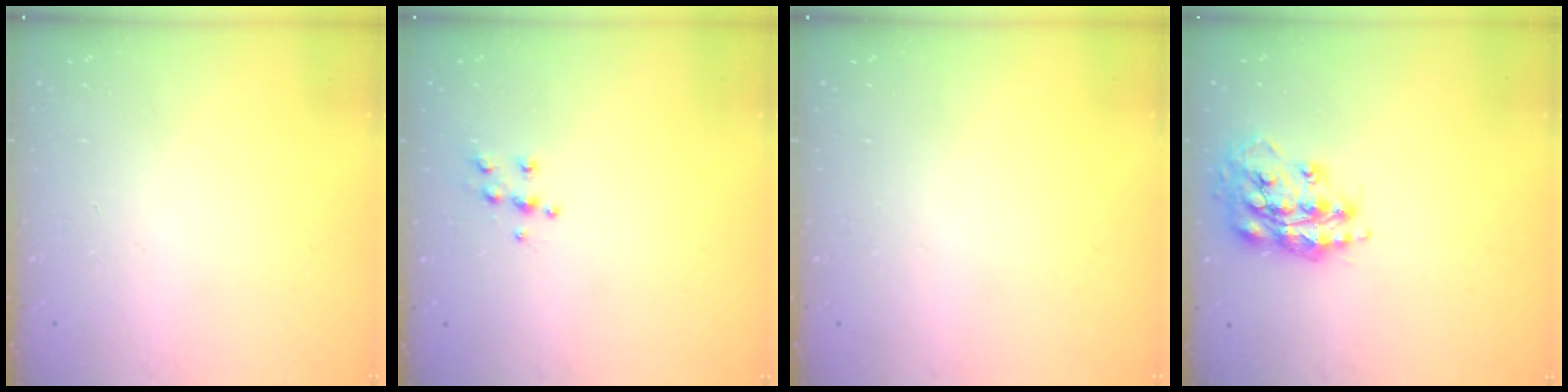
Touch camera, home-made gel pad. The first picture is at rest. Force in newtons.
{"total": 5.7, "press": 5.7, "slide": 0.6}
{"total": 0.0}
{"total": 17.4, "press": 17.4, "slide": 1.4}